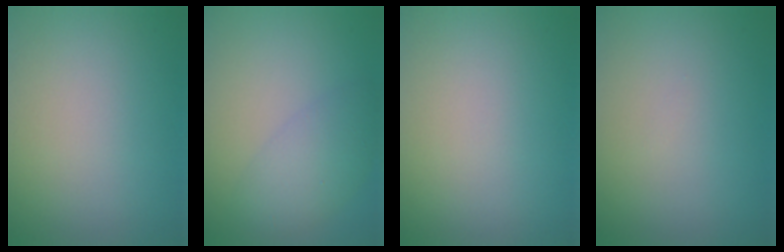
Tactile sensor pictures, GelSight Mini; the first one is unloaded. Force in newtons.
{"total": 3.8, "press": 3.8, "slide": 0.1}
{"total": 0.0}
{"total": 0.0}